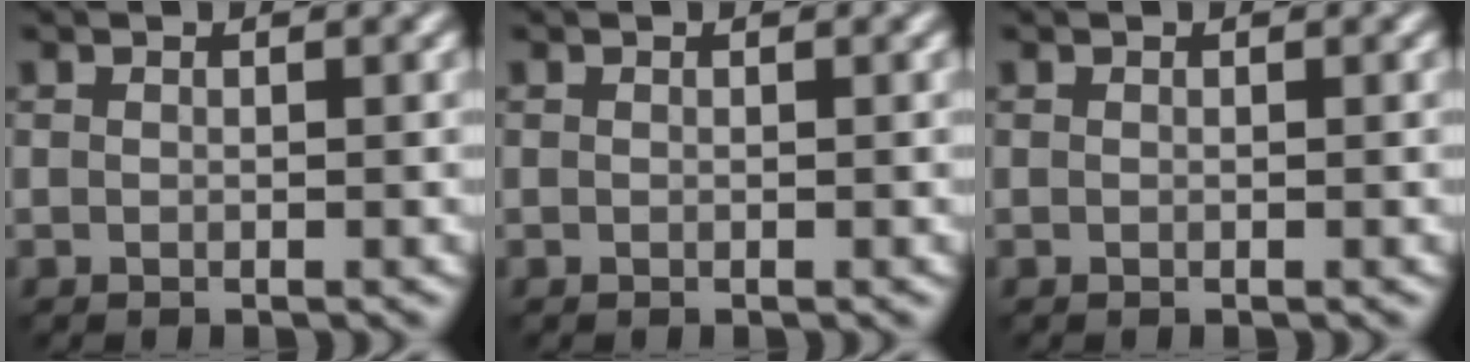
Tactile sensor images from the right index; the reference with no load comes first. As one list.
[{"total": 0.0}, {"total": 0.0}]